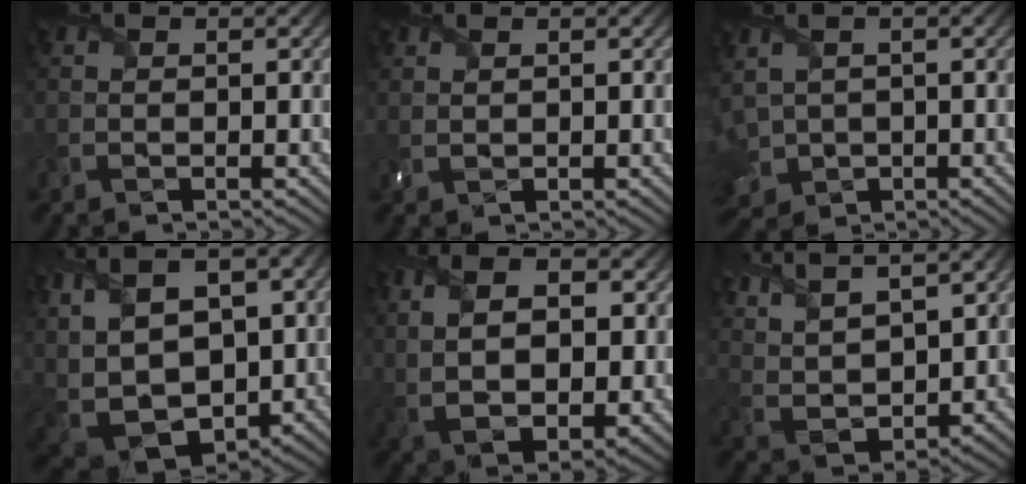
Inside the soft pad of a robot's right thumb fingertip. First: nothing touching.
{"total": 0.9, "force": [0.6, 0.4, 0.4], "torque": [-0.013, 0.001, 0.018]}
{"total": 5.4, "force": [0.3, 4.2, 3.4], "torque": [-0.133, -0.012, 0.006]}
{"total": 17.2, "force": [1.9, 11.1, 13.1], "torque": [-0.269, 0.017, 0.058]}
{"total": 13.6, "force": [2.6, 8.3, 10.4], "torque": [-0.206, -0.013, 0.056]}
{"total": 14.3, "force": [8.9, 6.0, 9.5], "torque": [-0.233, 0.013, 0.144]}